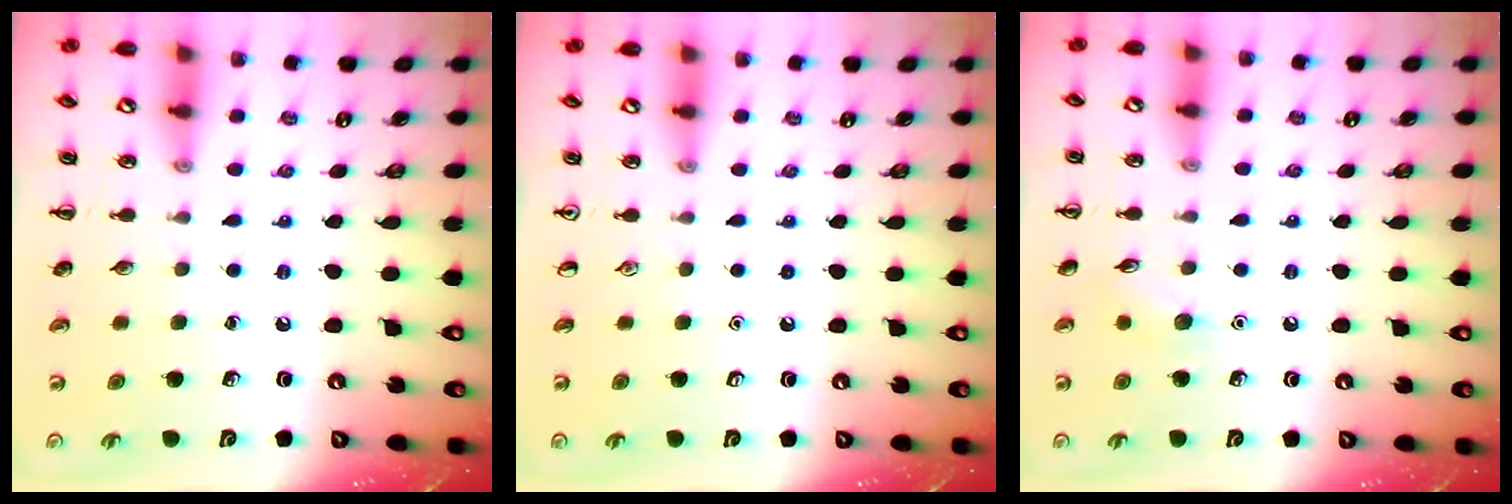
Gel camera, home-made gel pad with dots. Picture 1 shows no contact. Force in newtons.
{"total": 0.0}
{"total": 6.0, "press": 5.8, "slide": 1.6}